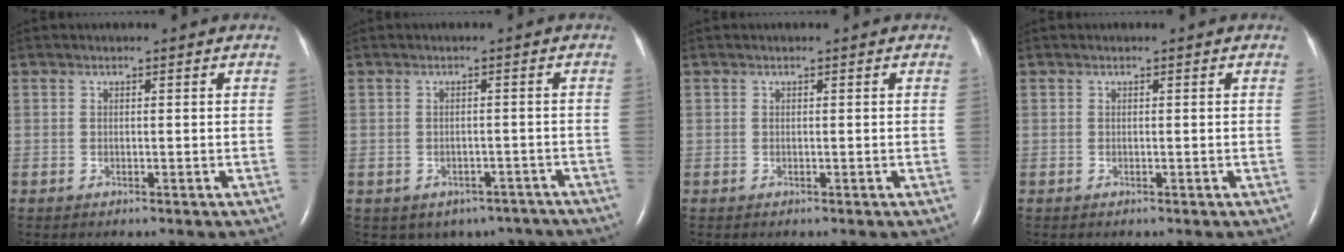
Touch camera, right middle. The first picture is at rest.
{"total": 7.2, "force": [-5.5, 4.4, 1.4], "torque": [-0.011, 0.012, -0.058]}
{"total": 0.0}
{"total": 0.0}